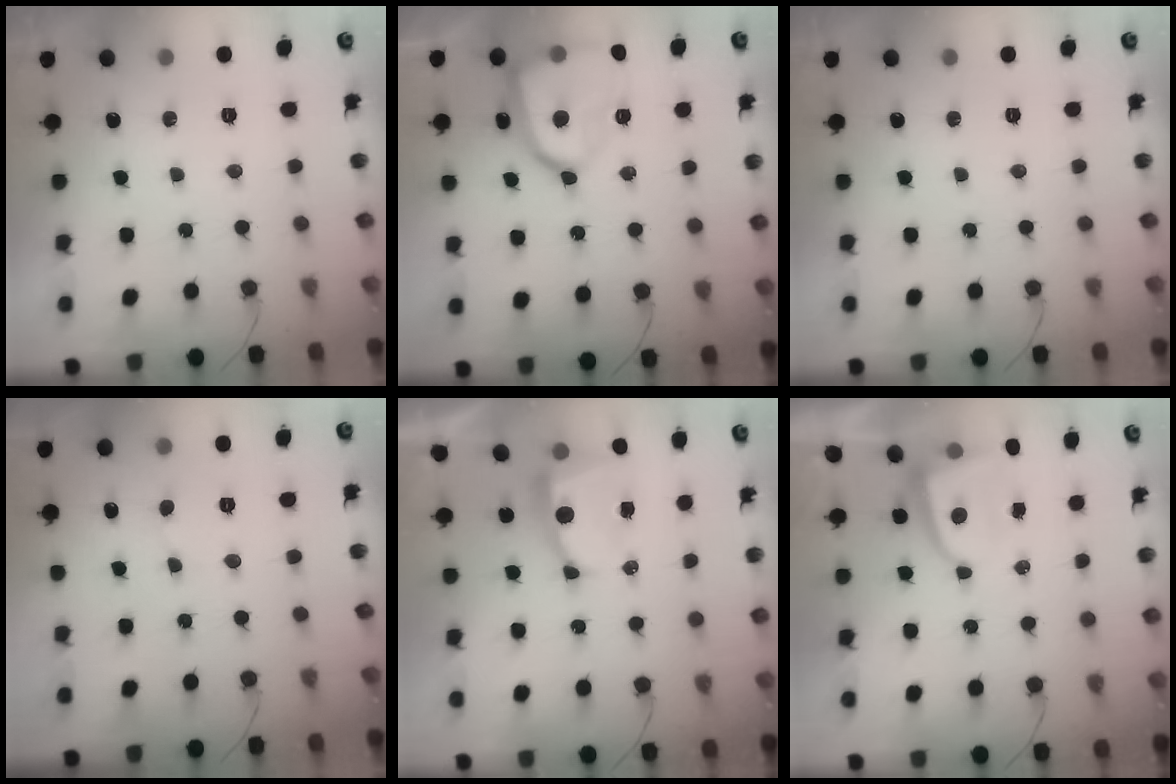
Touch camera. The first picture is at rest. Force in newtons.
{"total": 17.4, "press": 17.3, "slide": 1.7}
{"total": 0.0}
{"total": 1.6, "press": 1.6, "slide": 0.1}
{"total": 6.0, "press": 6.0, "slide": 0.4}
{"total": 2.7, "press": 2.6, "slide": 0.4}